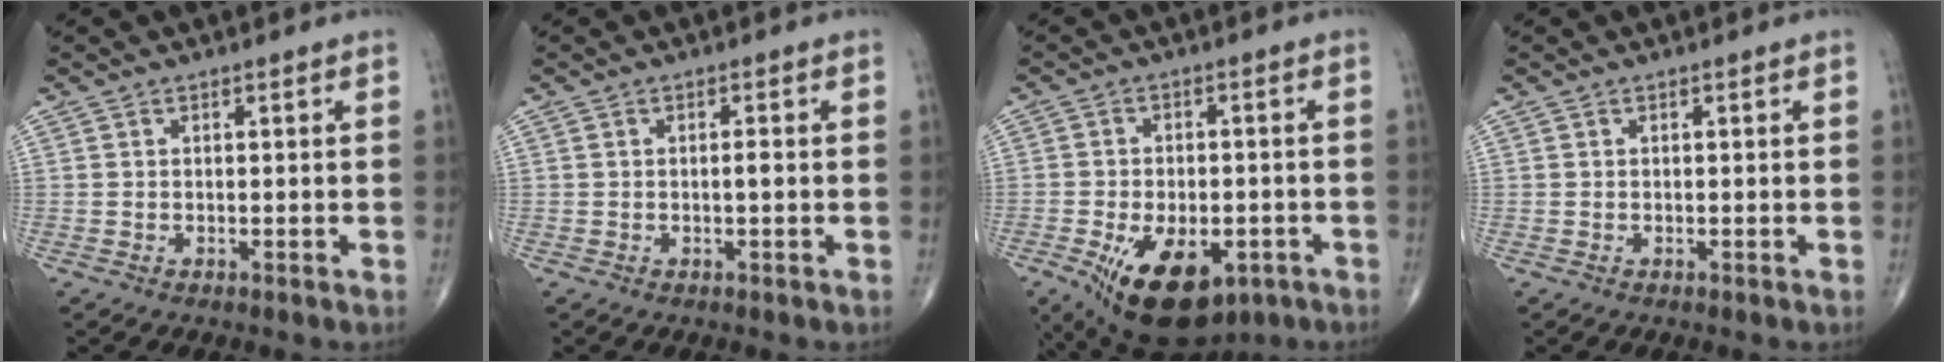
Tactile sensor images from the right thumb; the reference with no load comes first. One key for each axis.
{"total": 1.1, "fx": -0.2, "fy": 0.2, "fz": 1.0, "tx": -0.017, "ty": -0.002, "tz": -0.005}
{"total": 15.3, "fx": -6.9, "fy": 8.2, "fz": 10.8, "tx": -0.169, "ty": 0.007, "tz": -0.091}
{"total": 0.0}